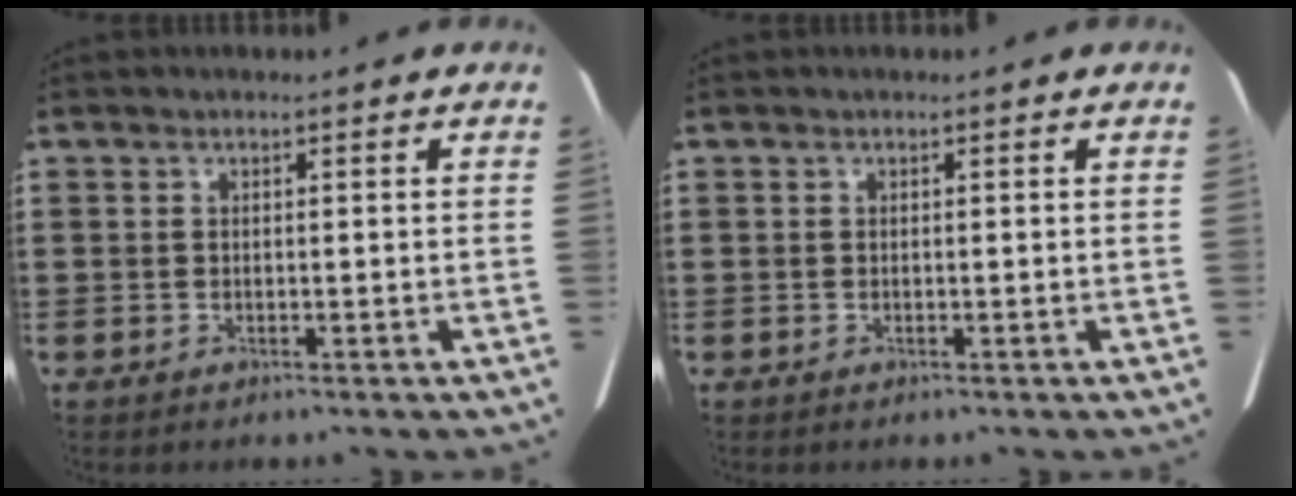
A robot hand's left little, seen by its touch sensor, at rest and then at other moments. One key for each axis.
{"total": 0.0}